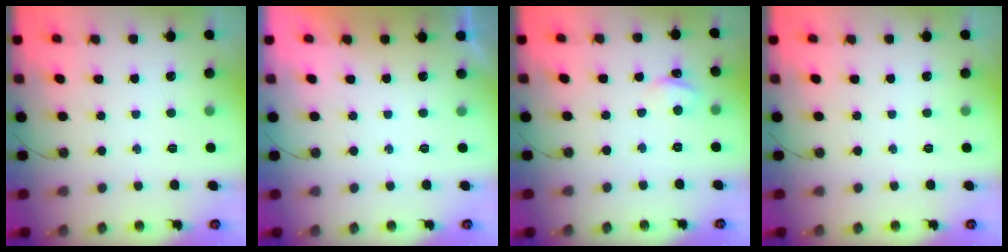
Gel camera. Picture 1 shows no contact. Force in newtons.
{"total": 0.0}
{"total": 3.0, "press": 3.0, "slide": 0.4}
{"total": 0.0}